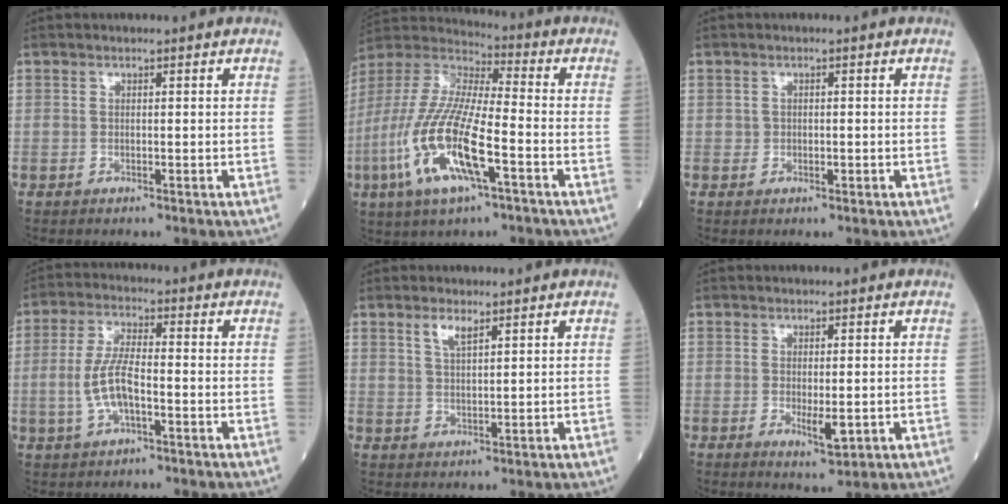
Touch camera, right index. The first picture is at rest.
{"total": 17.2, "force": [-6.1, 3.7, 15.7], "torque": [-0.343, -0.017, -0.117]}
{"total": 1.3, "force": [-0.2, 1.0, 0.8], "torque": [-0.010, -0.001, -0.002]}
{"total": 6.8, "force": [-1.6, 2.1, 6.3], "torque": [-0.138, 0.005, -0.032]}
{"total": 2.7, "force": [1.7, 0.5, 1.9], "torque": [-0.041, 0.000, 0.035]}
{"total": 3.6, "force": [-0.8, 1.0, 3.3], "torque": [-0.049, -0.007, -0.010]}